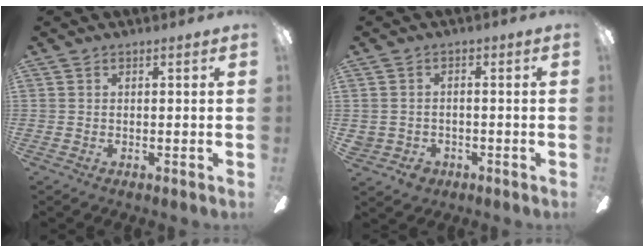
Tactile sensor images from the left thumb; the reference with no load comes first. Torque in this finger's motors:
{"motor_torque": [-0.15, -0.15, 0.24, 0.37, 0.01]}